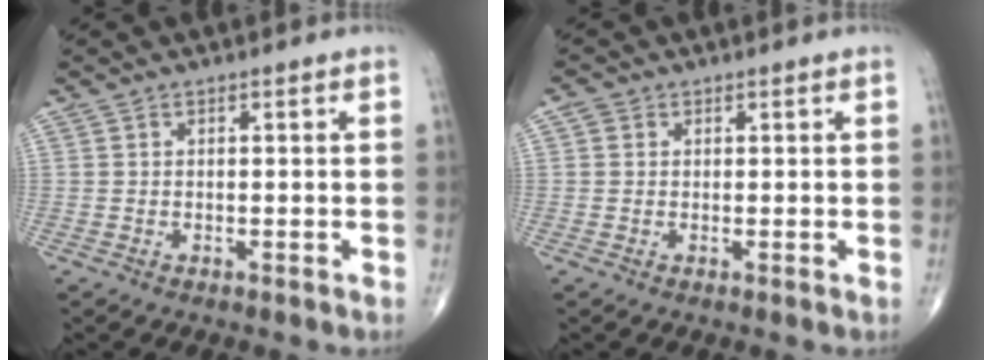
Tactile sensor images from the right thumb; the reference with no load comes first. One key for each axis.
{"total": 1.4, "fx": 0.4, "fy": 1.3, "fz": 0.4, "tx": 0.002, "ty": 0.001, "tz": 0.002}